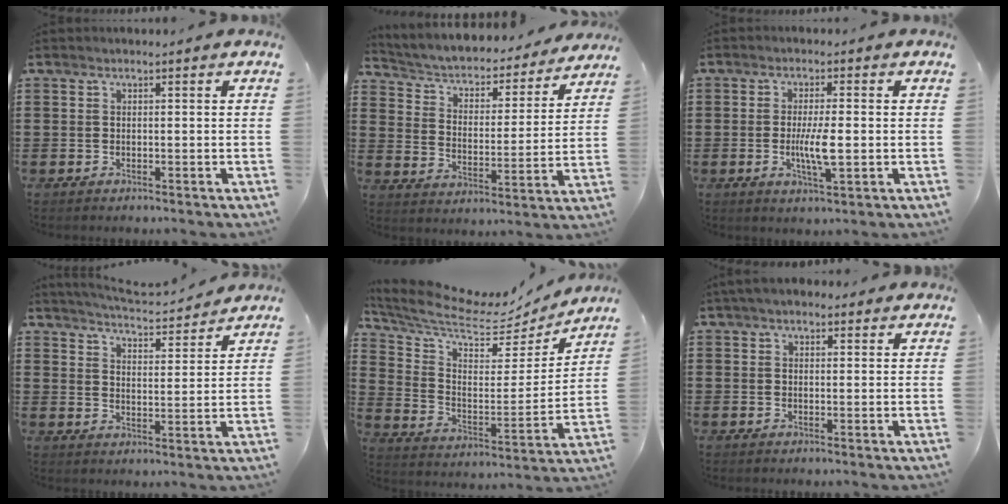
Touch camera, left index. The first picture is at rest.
{"total": 3.5, "force": [3.2, 1.2, 1.0], "torque": [-0.040, -0.028, 0.044]}
{"total": 5.5, "force": [-0.6, 1.0, 5.4], "torque": [-0.108, -0.005, -0.016]}
{"total": 4.4, "force": [4.3, -0.2, 0.9], "torque": [-0.038, -0.029, 0.070]}
{"total": 7.9, "force": [6.8, 2.1, 3.4], "torque": [-0.100, -0.054, 0.117]}
{"total": 2.8, "force": [2.0, 1.3, 1.3], "torque": [-0.032, 0.007, 0.038]}